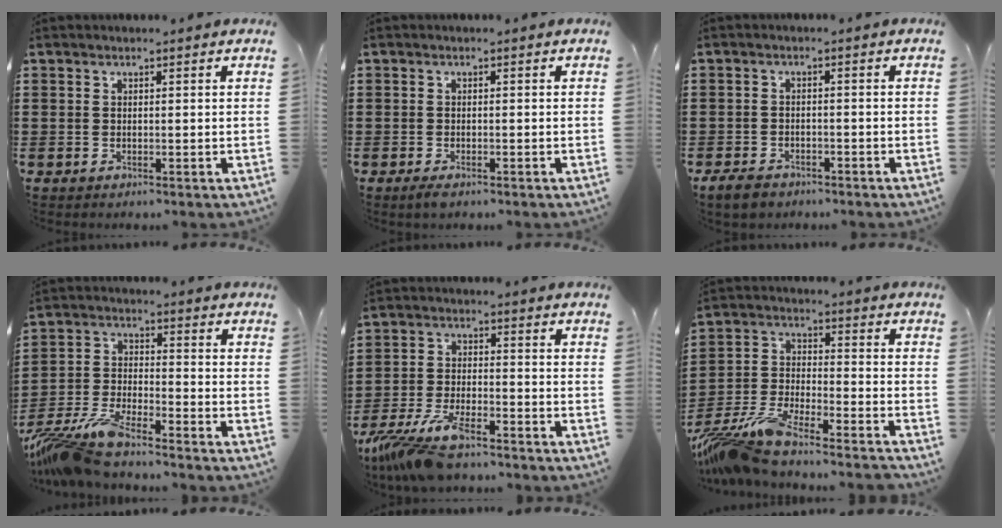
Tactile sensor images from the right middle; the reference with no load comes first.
{"total": 1.0, "force": [-0.7, 0.3, 0.7], "torque": [-0.022, -0.008, -0.014]}
{"total": 2.7, "force": [-2.2, 1.2, 0.9], "torque": [-0.034, 0.001, -0.049]}
{"total": 8.5, "force": [-7.8, 0.7, 3.3], "torque": [-0.082, -0.004, -0.157]}
{"total": 9.5, "force": [-7.7, 2.0, 5.2], "torque": [-0.118, -0.001, -0.150]}
{"total": 9.7, "force": [-9.0, 0.6, 3.6], "torque": [-0.090, -0.003, -0.183]}